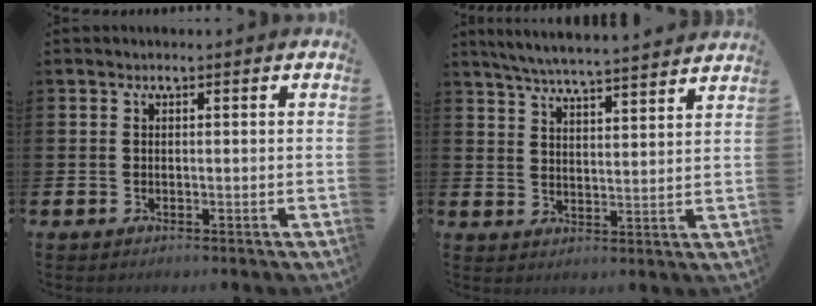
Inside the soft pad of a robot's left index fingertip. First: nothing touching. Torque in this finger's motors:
{"motor_torque": [-0.07, -0.51, 0.58, 0.18]}